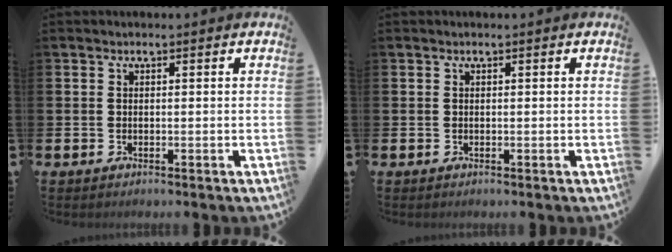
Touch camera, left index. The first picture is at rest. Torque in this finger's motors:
{"motor_torque": [-0.05, 0.01, -0.03, -0.01]}